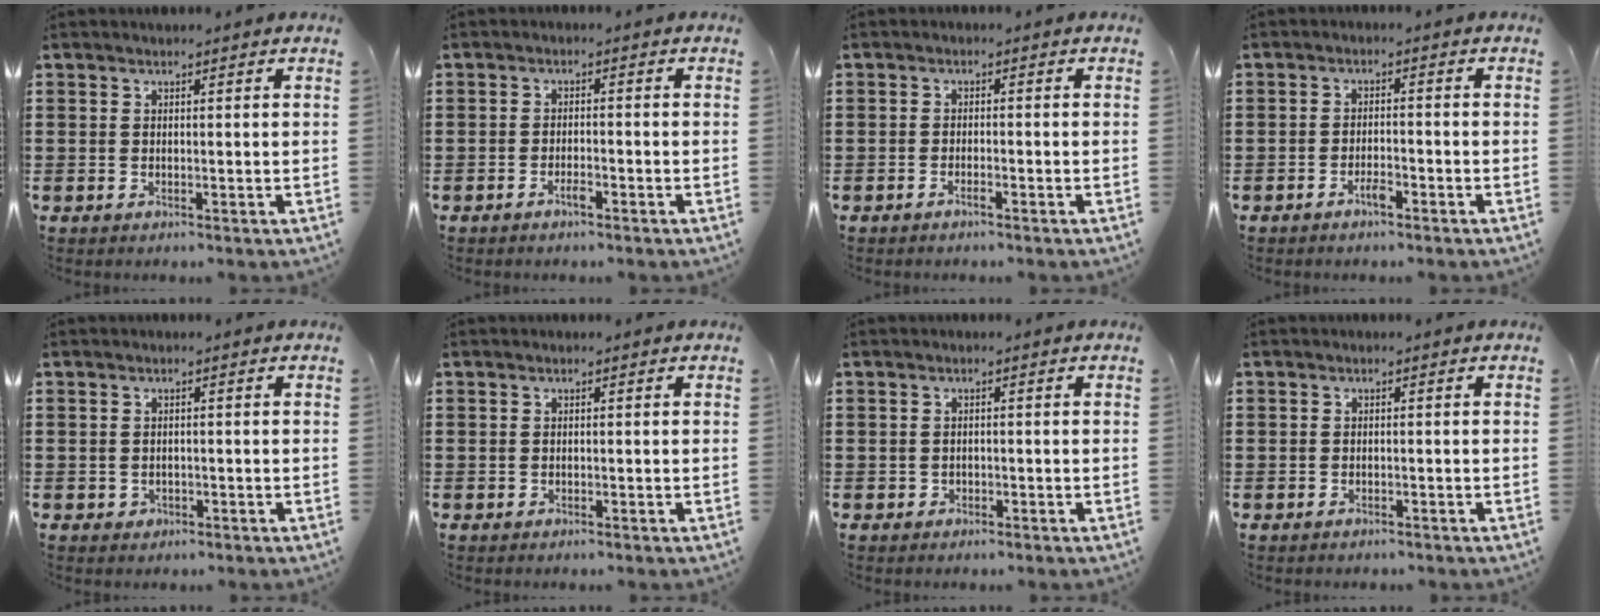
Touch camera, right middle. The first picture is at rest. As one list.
[{"total": 1.9, "force": [-1.3, 0.4, 1.3], "torque": [-0.025, 0.000, -0.025]}, {"total": 1.2, "force": [-0.9, 0.1, 0.8], "torque": [-0.016, -0.002, -0.016]}, {"total": 2.4, "force": [-1.7, 0.5, 1.5], "torque": [-0.028, 0.002, -0.031]}, {"total": 0.8, "force": [-0.3, 0.6, 0.3], "torque": [-0.007, 0.002, -0.007]}, {"total": 0.0}, {"total": 0.7, "force": [-0.4, 0.5, 0.2], "torque": [-0.006, 0.001, -0.008]}, {"total": 0.9, "force": [-0.8, 0.5, 0.0], "torque": [-0.001, 0.003, -0.017]}]